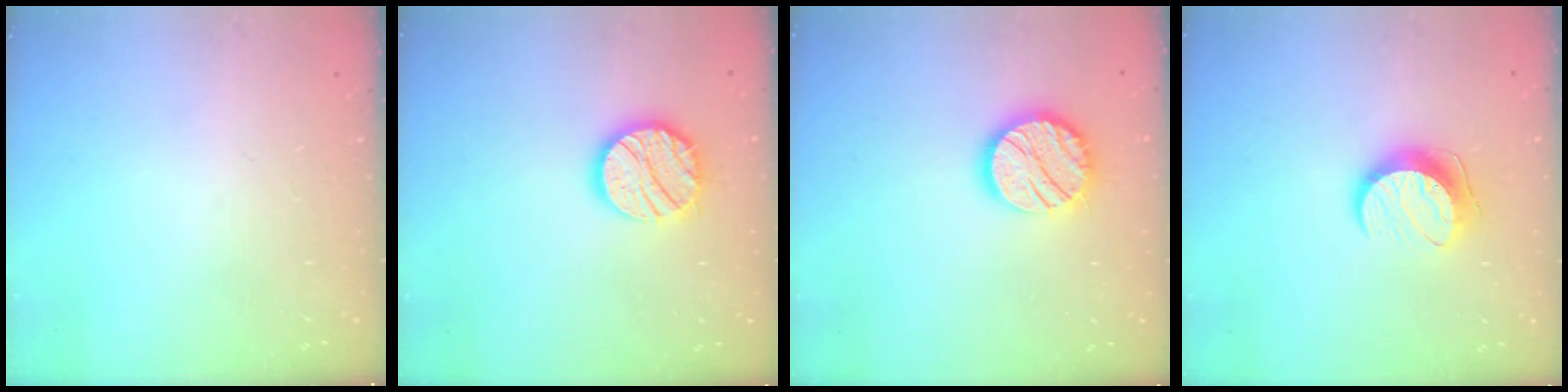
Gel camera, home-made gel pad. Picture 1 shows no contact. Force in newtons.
{"total": 15.5, "press": 15.5, "slide": 1.2}
{"total": 14.9, "press": 14.9, "slide": 0.9}
{"total": 10.1, "press": 10.1, "slide": 0.1}